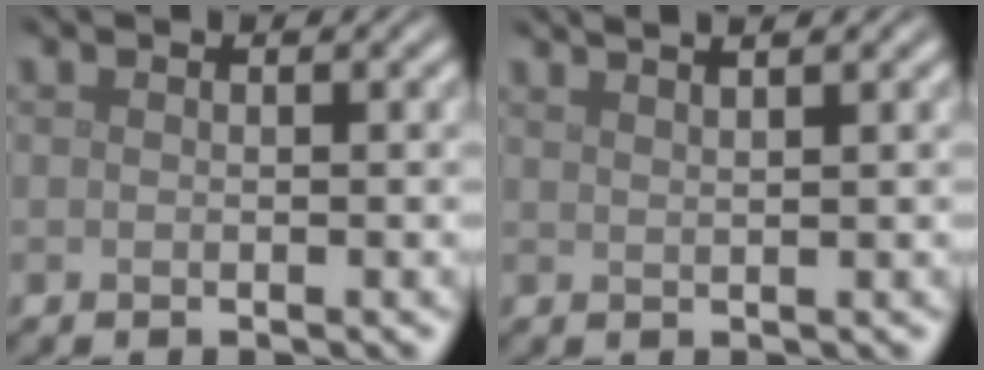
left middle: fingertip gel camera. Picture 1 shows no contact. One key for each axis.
{"total": 3.9, "fx": 2.7, "fy": 1.5, "fz": 2.3, "tx": 0.000, "ty": 0.026, "tz": 0.003}